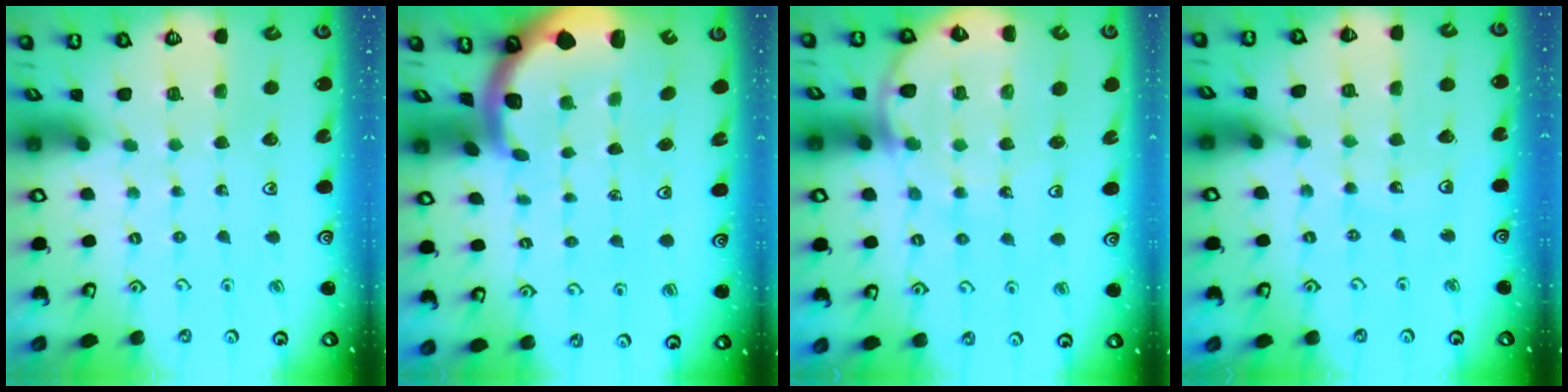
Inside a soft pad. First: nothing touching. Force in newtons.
{"total": 2.3, "press": 2.3, "slide": 0.5}
{"total": 10.8, "press": 10.4, "slide": 3.0}
{"total": 6.5, "press": 6.0, "slide": 2.5}